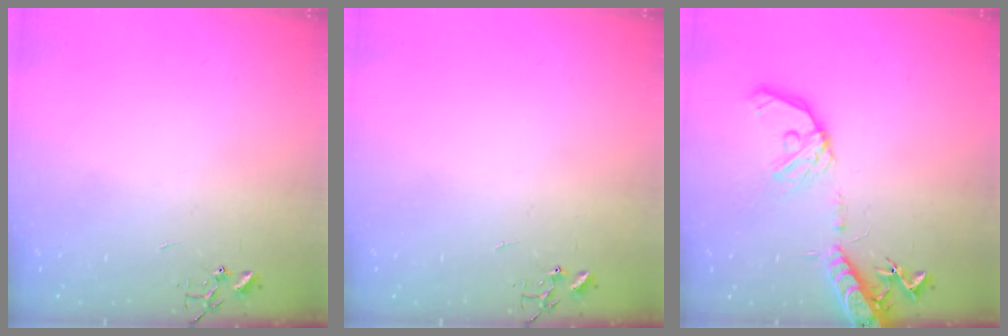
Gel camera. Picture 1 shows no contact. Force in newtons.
{"total": 0.0}
{"total": 16.3, "press": 16.0, "slide": 3.2}